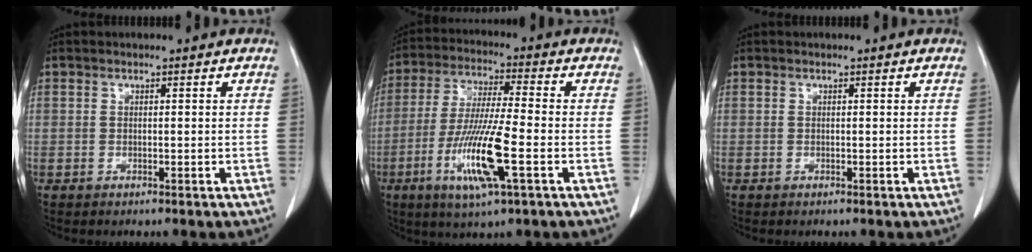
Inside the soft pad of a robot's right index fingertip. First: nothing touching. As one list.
[{"total": 12.9, "force": [-4.3, 0.7, 12.2], "torque": [-0.245, -0.020, -0.081]}, {"total": 0.0}]